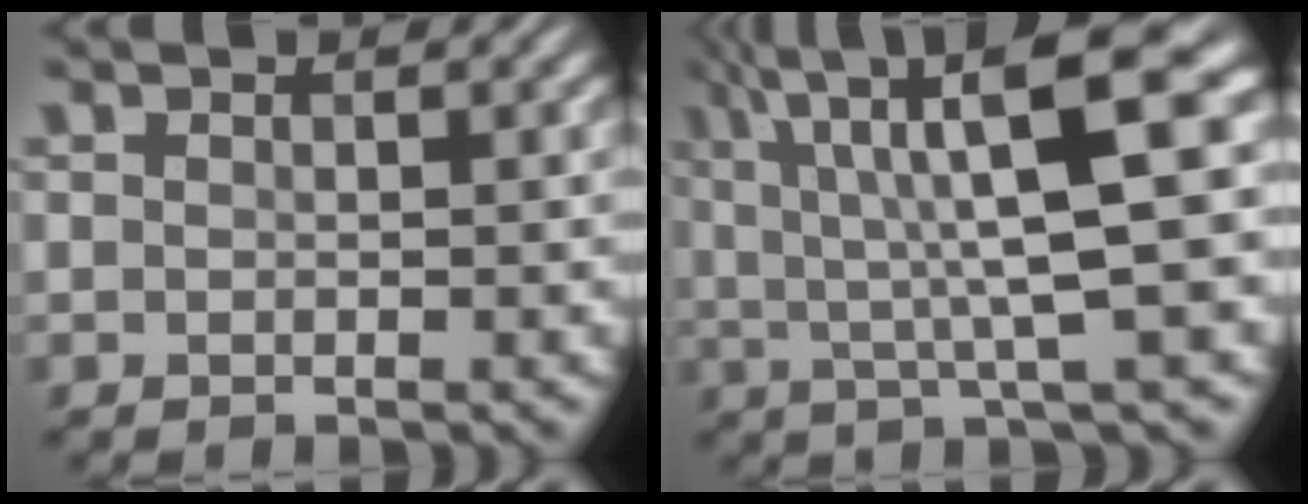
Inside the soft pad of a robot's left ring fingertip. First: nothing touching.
{"total": 11.1, "force": [3.4, 2.5, 10.3], "torque": [-0.163, 0.019, 0.058]}